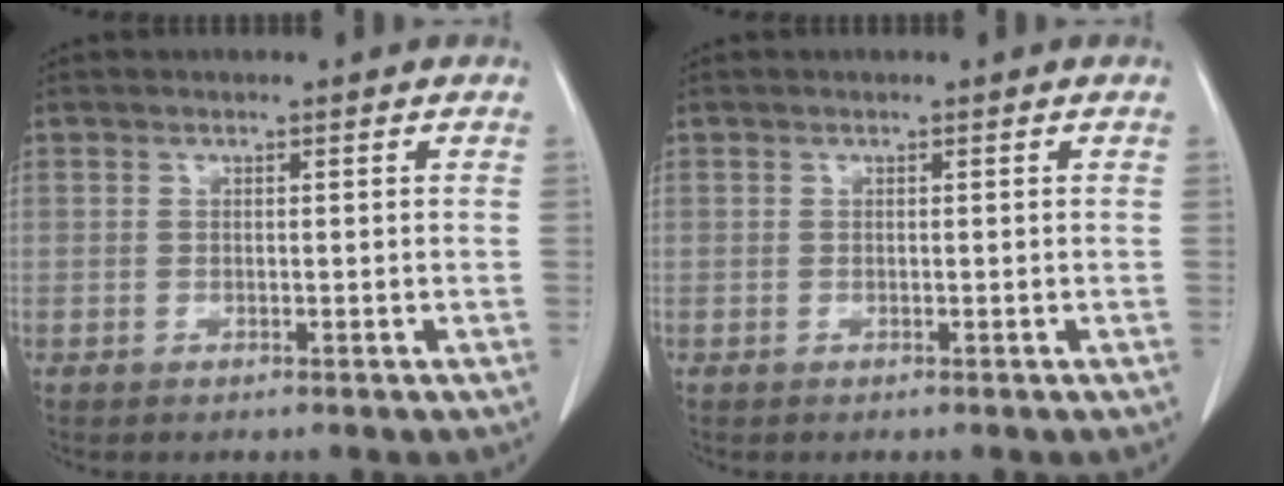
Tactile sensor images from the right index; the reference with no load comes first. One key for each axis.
{"total": 0.0}